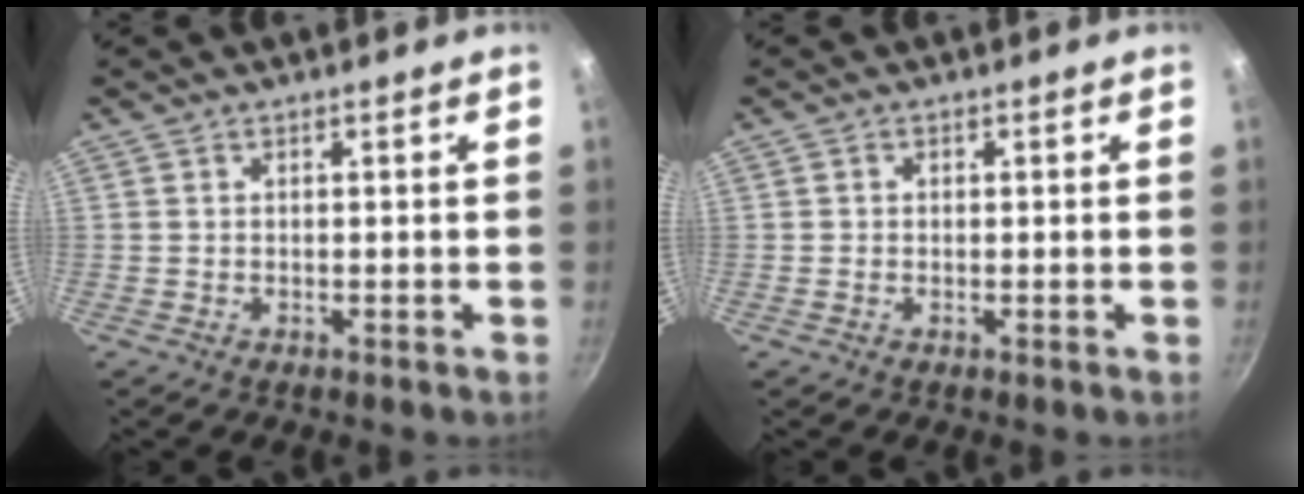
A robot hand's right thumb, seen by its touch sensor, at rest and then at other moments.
{"total": 0.6, "force": [0.0, 0.6, 0.3], "torque": [-0.003, 0.003, -0.002]}